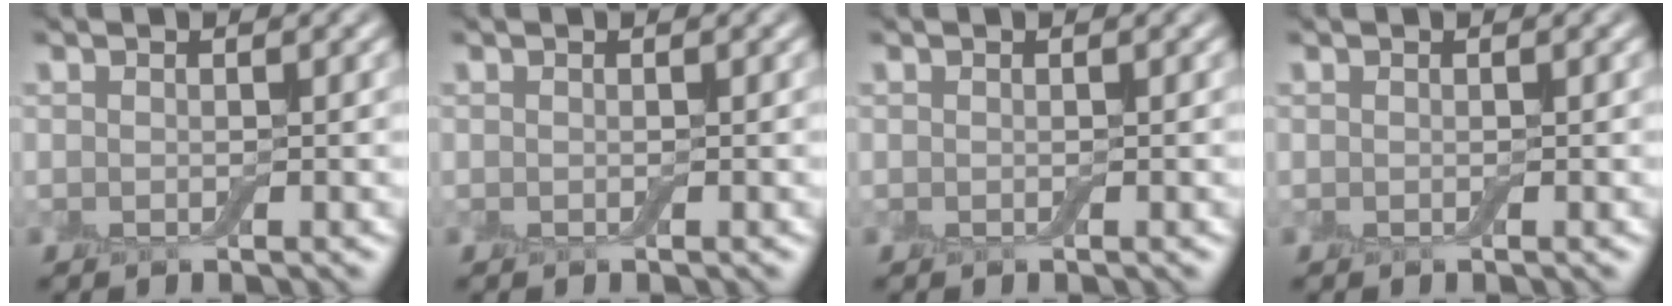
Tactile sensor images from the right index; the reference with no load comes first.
{"total": 0.0}
{"total": 0.0}
{"total": 0.0}